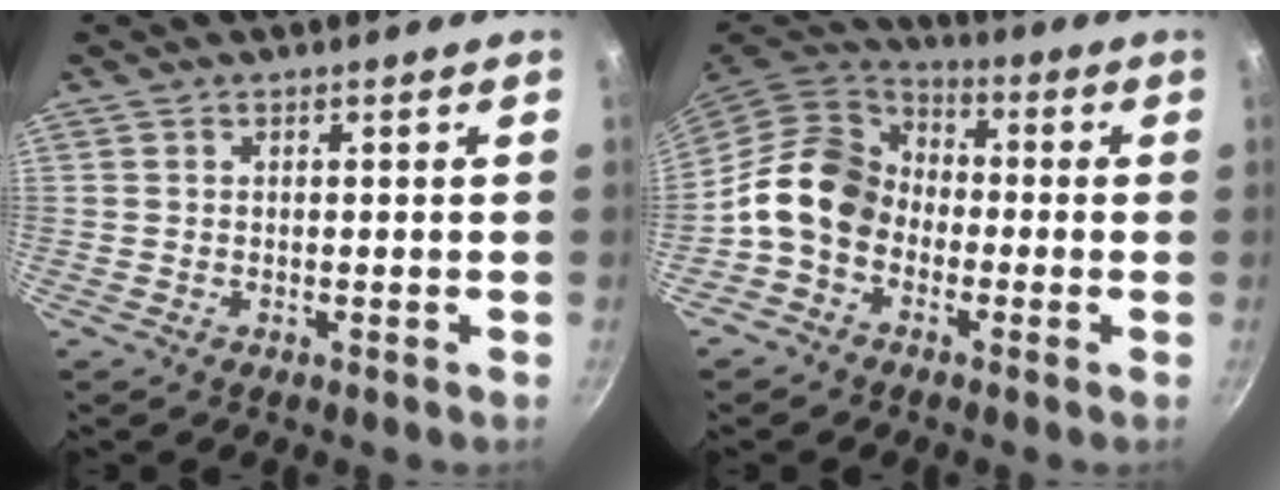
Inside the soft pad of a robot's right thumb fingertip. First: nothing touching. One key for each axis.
{"total": 12.1, "fx": -2.7, "fy": 9.7, "fz": 6.9, "tx": -0.084, "ty": 0.040, "tz": -0.072}